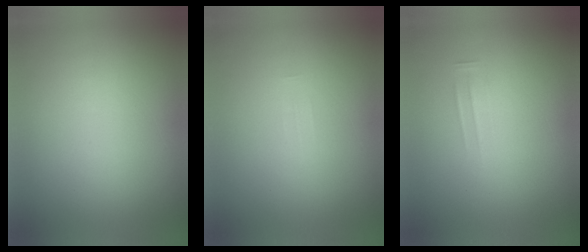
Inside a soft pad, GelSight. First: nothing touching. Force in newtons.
{"total": 1.3}
{"total": 1.5}